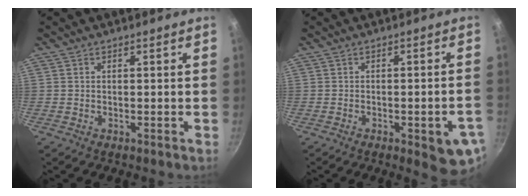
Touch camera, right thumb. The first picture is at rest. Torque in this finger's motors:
{"motor_torque": [1.65, 0.88, 1.05, -0.39, 0.18]}